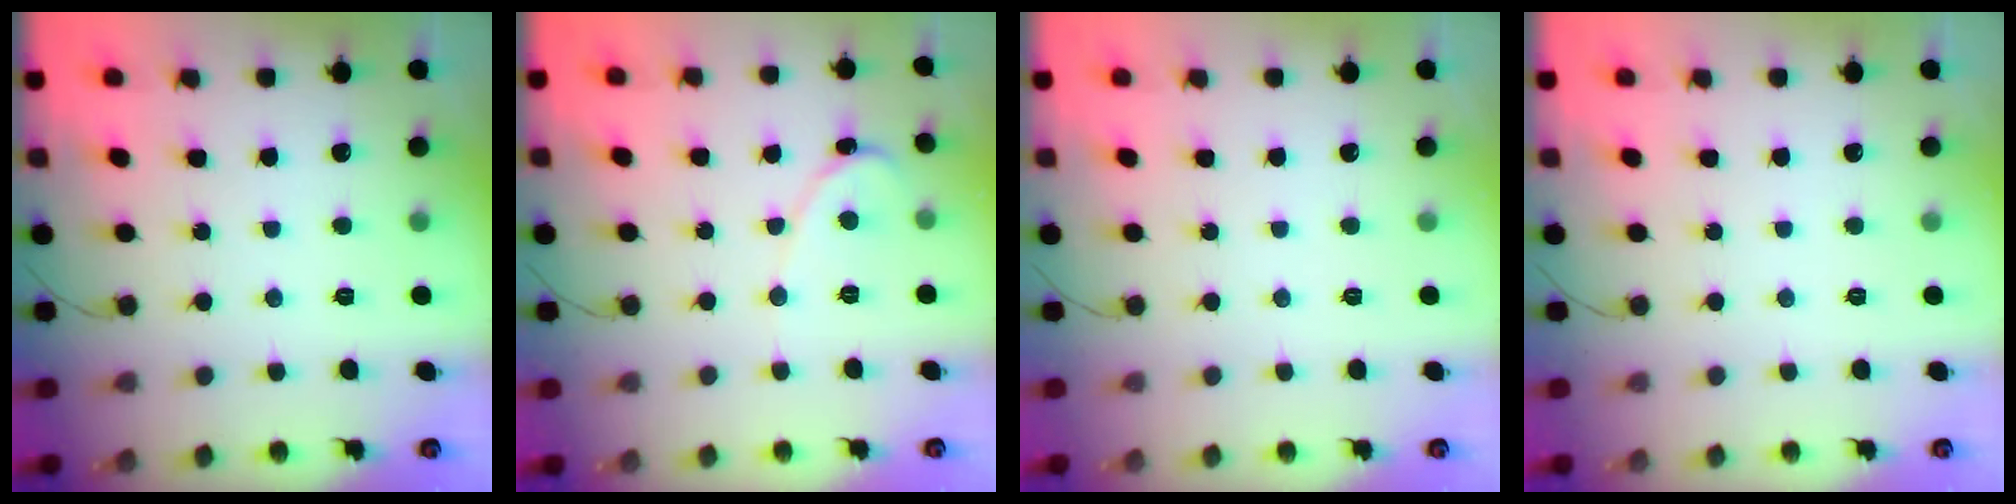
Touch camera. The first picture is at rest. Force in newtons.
{"total": 1.6, "press": 1.6, "slide": 0.0}
{"total": 0.0}
{"total": 0.0}